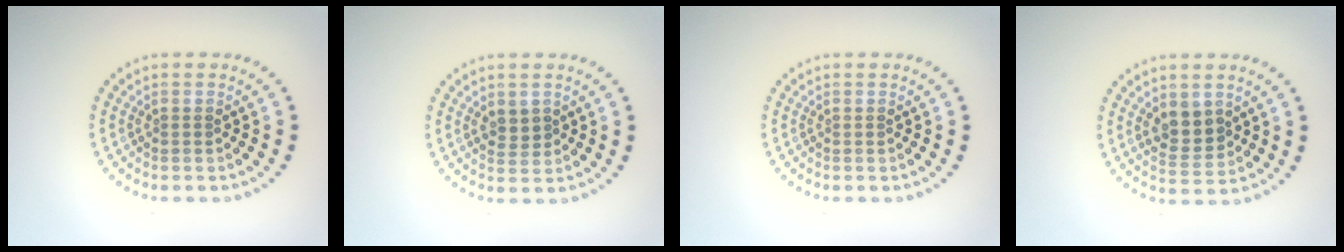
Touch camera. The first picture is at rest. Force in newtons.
{"total": 1.2, "press": 1.1, "slide": 0.5}
{"total": 0.0}
{"total": 3.0, "press": 2.9, "slide": 0.8}